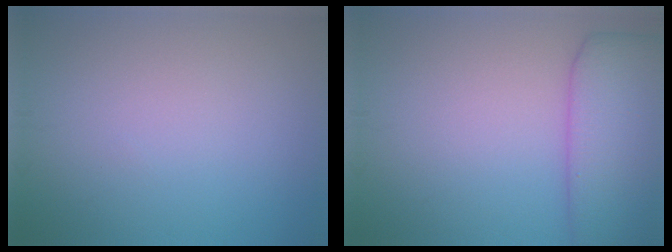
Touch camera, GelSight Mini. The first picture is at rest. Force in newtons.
{"total": 6.7, "press": 6.7, "slide": 0.2}